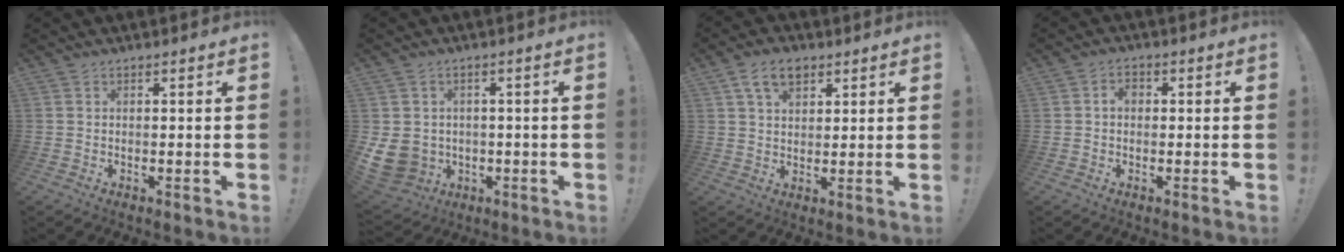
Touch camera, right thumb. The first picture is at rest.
{"total": 8.4, "force": [-1.0, 7.6, 3.5], "torque": [-0.085, 0.001, -0.012]}
{"total": 7.8, "force": [4.1, 4.8, 4.5], "torque": [-0.073, -0.004, 0.075]}
{"total": 2.8, "force": [-0.1, 2.0, 2.0], "torque": [-0.034, 0.009, -0.003]}